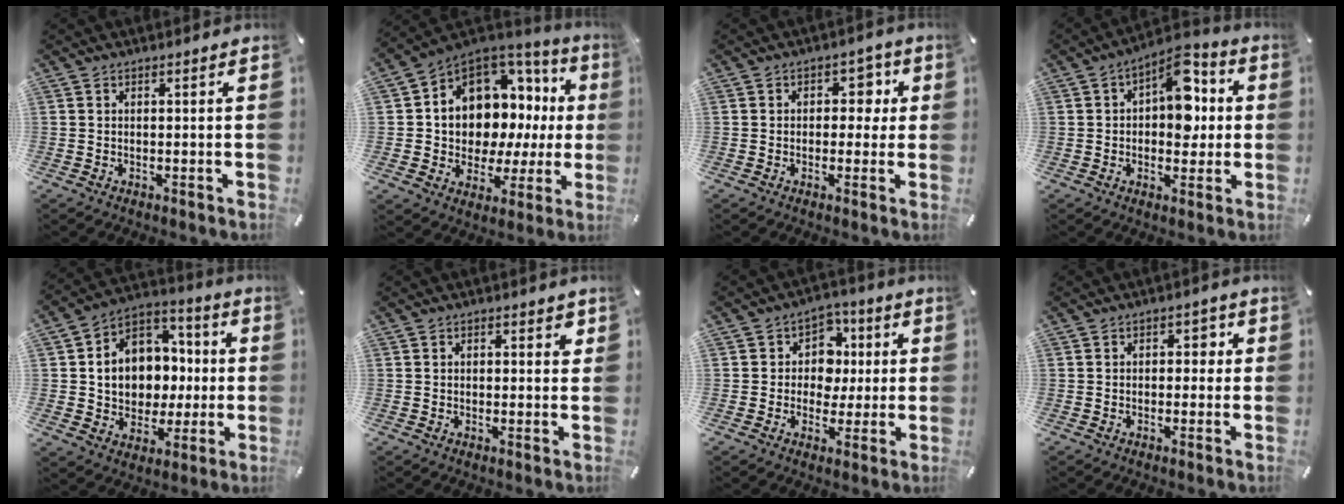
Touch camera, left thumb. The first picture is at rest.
{"total": 10.4, "force": [3.8, 8.8, 4.0], "torque": [-0.067, -0.066, 0.078]}
{"total": 5.2, "force": [0.4, 4.3, 2.9], "torque": [-0.024, 0.000, -0.003]}
{"total": 12.1, "force": [2.3, 7.4, 9.3], "torque": [-0.118, -0.008, 0.040]}
{"total": 12.5, "force": [-0.3, 11.4, 5.0], "torque": [-0.100, -0.010, 0.003]}
{"total": 1.8, "force": [0.4, 1.2, 1.2], "torque": [-0.009, 0.001, 0.002]}
{"total": 8.9, "force": [0.5, 8.3, 3.1], "torque": [-0.045, 0.002, 0.009]}
{"total": 2.6, "force": [-0.4, 2.1, 1.5], "torque": [-0.015, 0.006, -0.017]}